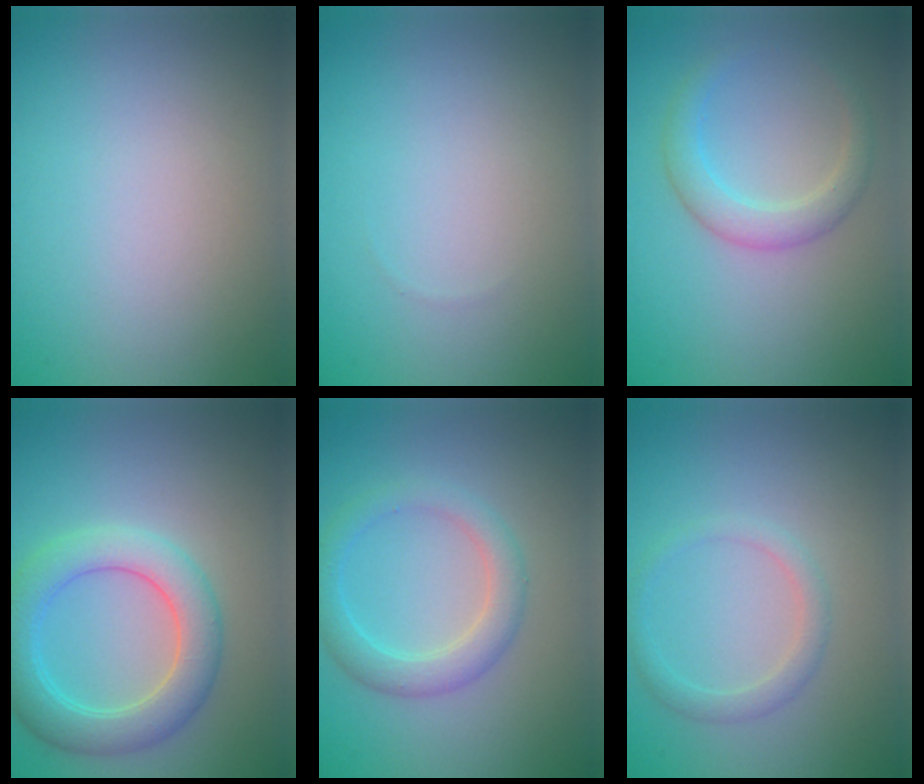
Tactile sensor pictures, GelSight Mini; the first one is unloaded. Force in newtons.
{"total": 0.0}
{"total": 2.8, "press": 2.8, "slide": 0.1}
{"total": 5.3, "press": 5.3, "slide": 0.2}
{"total": 3.3, "press": 3.3, "slide": 0.1}
{"total": 1.7, "press": 1.7, "slide": 0.1}